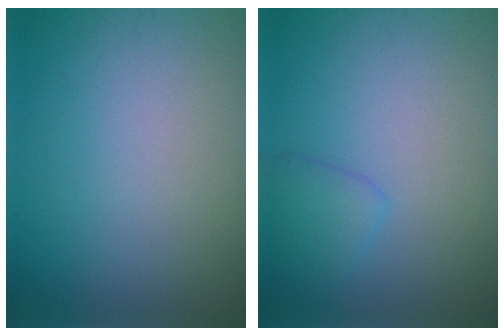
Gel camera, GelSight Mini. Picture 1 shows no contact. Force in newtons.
{"total": 1.7, "press": 1.7, "slide": 0.2}